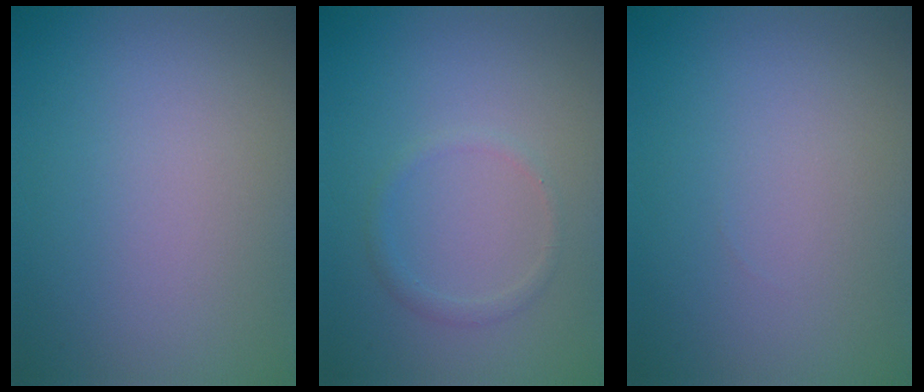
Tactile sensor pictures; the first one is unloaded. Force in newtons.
{"total": 1.1, "press": 1.1, "slide": 0.0}
{"total": 0.0}